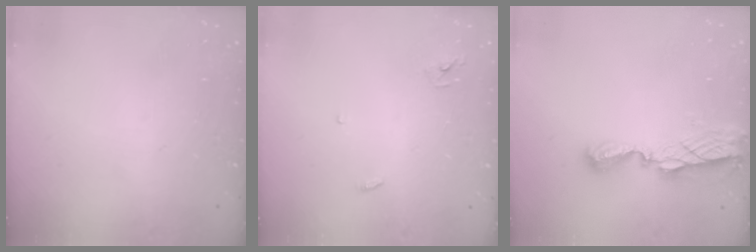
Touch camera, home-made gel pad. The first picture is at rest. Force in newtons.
{"total": 2.9, "press": 2.9, "slide": 0.2}
{"total": 7.5, "press": 7.5, "slide": 0.5}